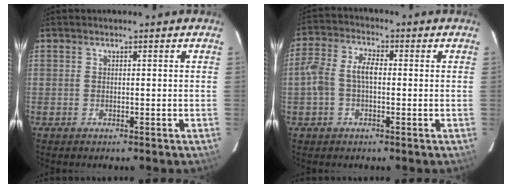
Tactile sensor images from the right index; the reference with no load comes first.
{"total": 6.3, "force": [-0.5, 3.5, 5.2], "torque": [-0.115, 0.018, -0.010]}